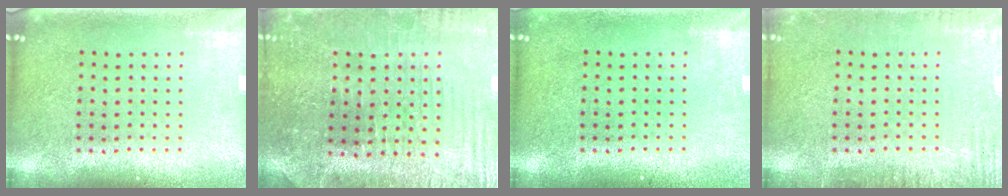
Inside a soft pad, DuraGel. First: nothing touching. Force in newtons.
{"total": 1.6, "press": 1.6, "slide": 0.4}
{"total": 1.0, "press": 1.0, "slide": 0.1}
{"total": 2.5, "press": 2.5, "slide": 0.4}